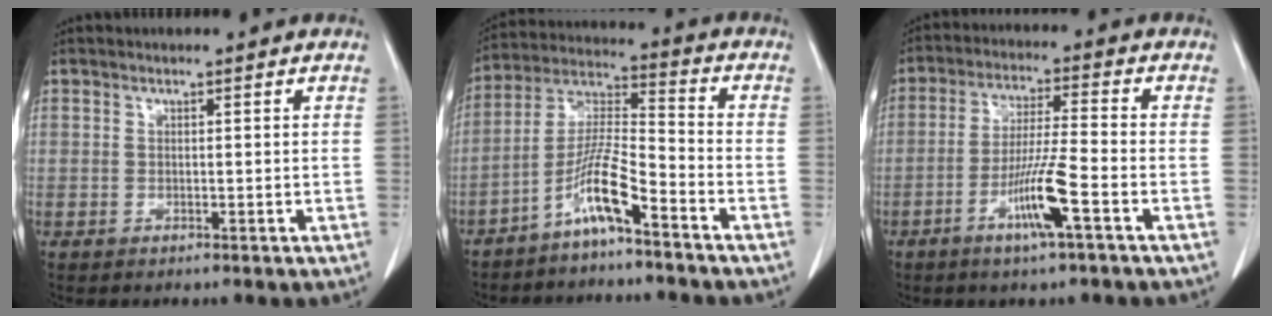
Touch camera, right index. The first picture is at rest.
{"total": 8.7, "force": [-5.4, 0.3, 6.7], "torque": [-0.143, 0.001, -0.108]}
{"total": 8.7, "force": [-3.9, -0.3, 7.7], "torque": [-0.149, -0.010, -0.076]}